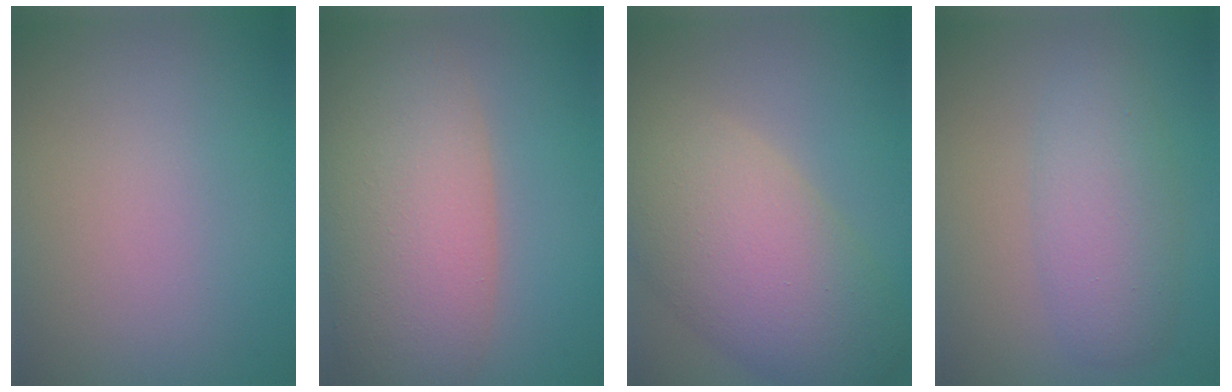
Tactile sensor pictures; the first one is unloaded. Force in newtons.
{"total": 9.0, "press": 9.0, "slide": 0.6}
{"total": 9.7, "press": 9.7, "slide": 0.6}
{"total": 4.1, "press": 4.1, "slide": 0.2}